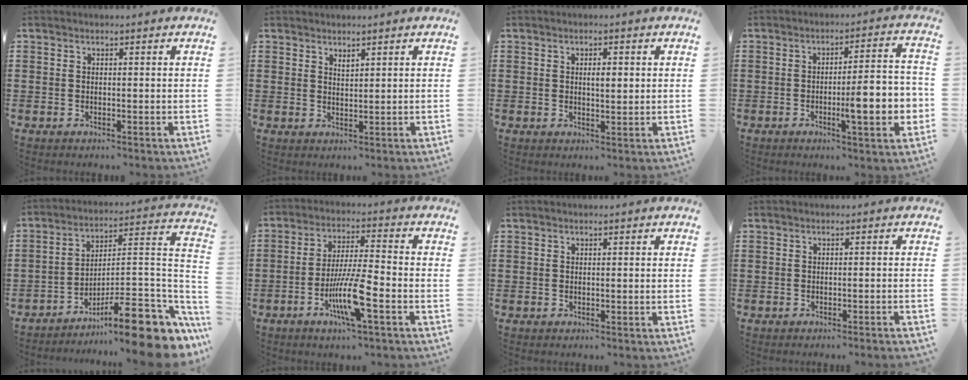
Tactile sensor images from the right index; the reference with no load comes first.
{"total": 1.3, "force": [1.2, 0.4, 0.4], "torque": [-0.009, 0.001, 0.022]}
{"total": 2.1, "force": [0.3, 0.7, 2.0], "torque": [-0.039, 0.004, 0.004]}
{"total": 9.1, "force": [-2.4, 1.7, 8.6], "torque": [-0.122, -0.006, -0.041]}
{"total": 13.2, "force": [-8.9, 3.0, 9.3], "torque": [-0.115, 0.022, -0.154]}
{"total": 9.4, "force": [-3.9, 1.1, 8.5], "torque": [-0.168, -0.012, -0.075]}
{"total": 0.0}
{"total": 1.0, "force": [-0.8, -0.2, 0.5], "torque": [-0.010, -0.001, -0.016]}